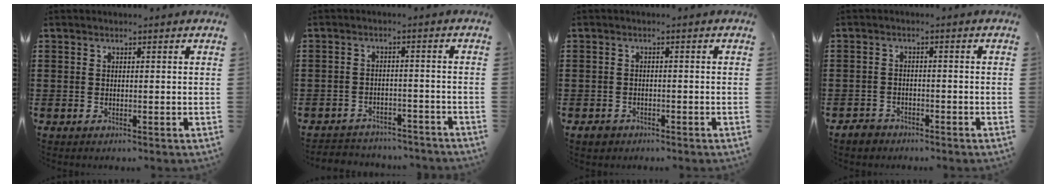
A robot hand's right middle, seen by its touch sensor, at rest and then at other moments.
{"total": 3.0, "force": [-2.9, 0.5, -0.1], "torque": [-0.007, 0.001, -0.065]}
{"total": 1.4, "force": [-1.0, 0.8, 0.3], "torque": [-0.010, 0.001, -0.024]}
{"total": 1.9, "force": [-1.7, 0.8, 0.1], "torque": [-0.008, 0.004, -0.038]}